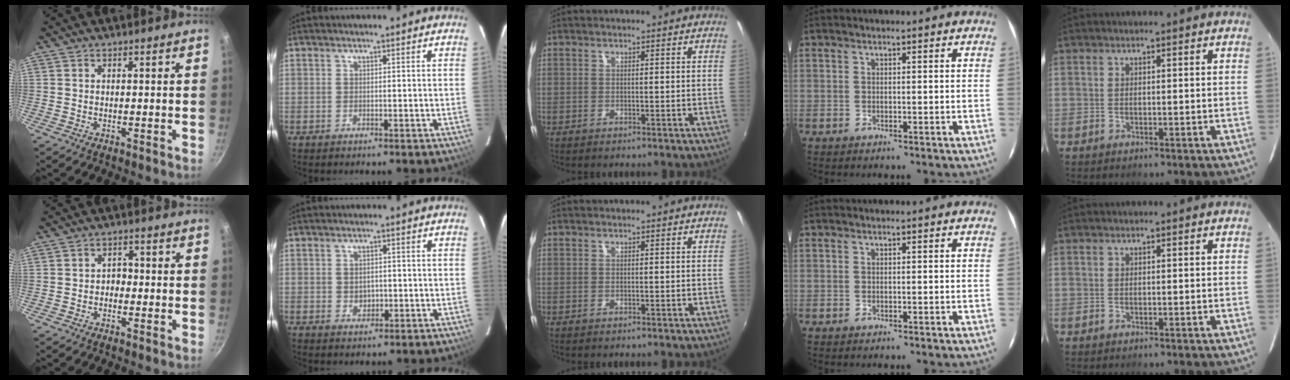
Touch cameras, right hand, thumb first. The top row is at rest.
{"thumb": {"total": 2.2, "force": [-0.8, 1.8, 1.1], "torque": [-0.001, 0.011, -0.015]}, "index": {"total": 2.6, "force": [-0.3, 2.3, 1.2], "torque": [-0.018, 0.000, 0.000]}}